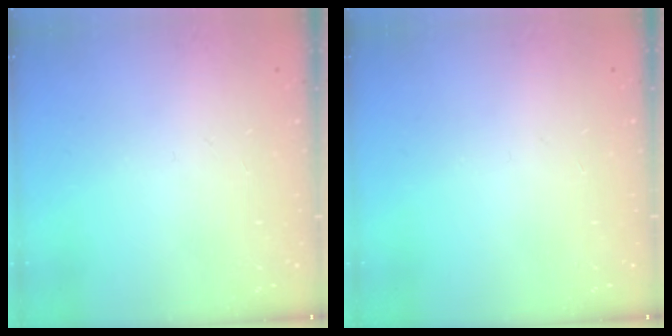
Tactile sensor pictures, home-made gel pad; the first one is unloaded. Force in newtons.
{"total": 0.0}